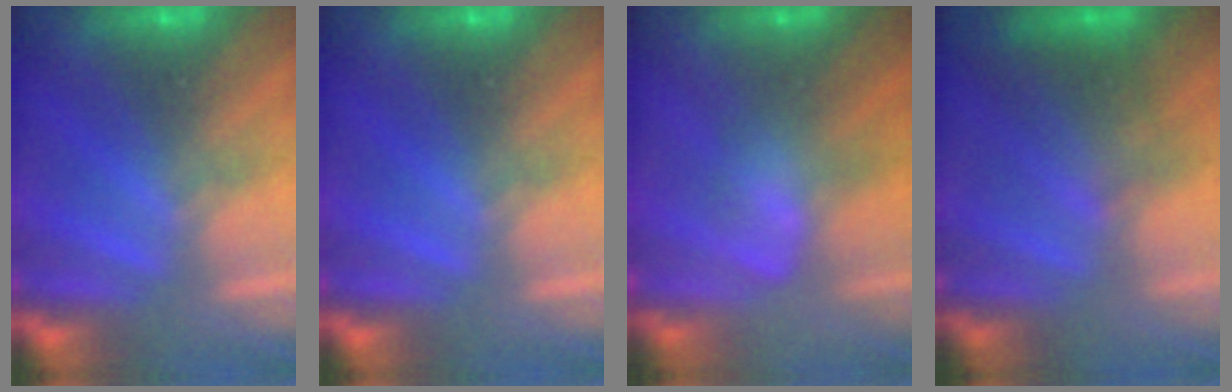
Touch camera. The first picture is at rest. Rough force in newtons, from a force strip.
{"total": 0.0}
{"total": 2.9}
{"total": 2.4}